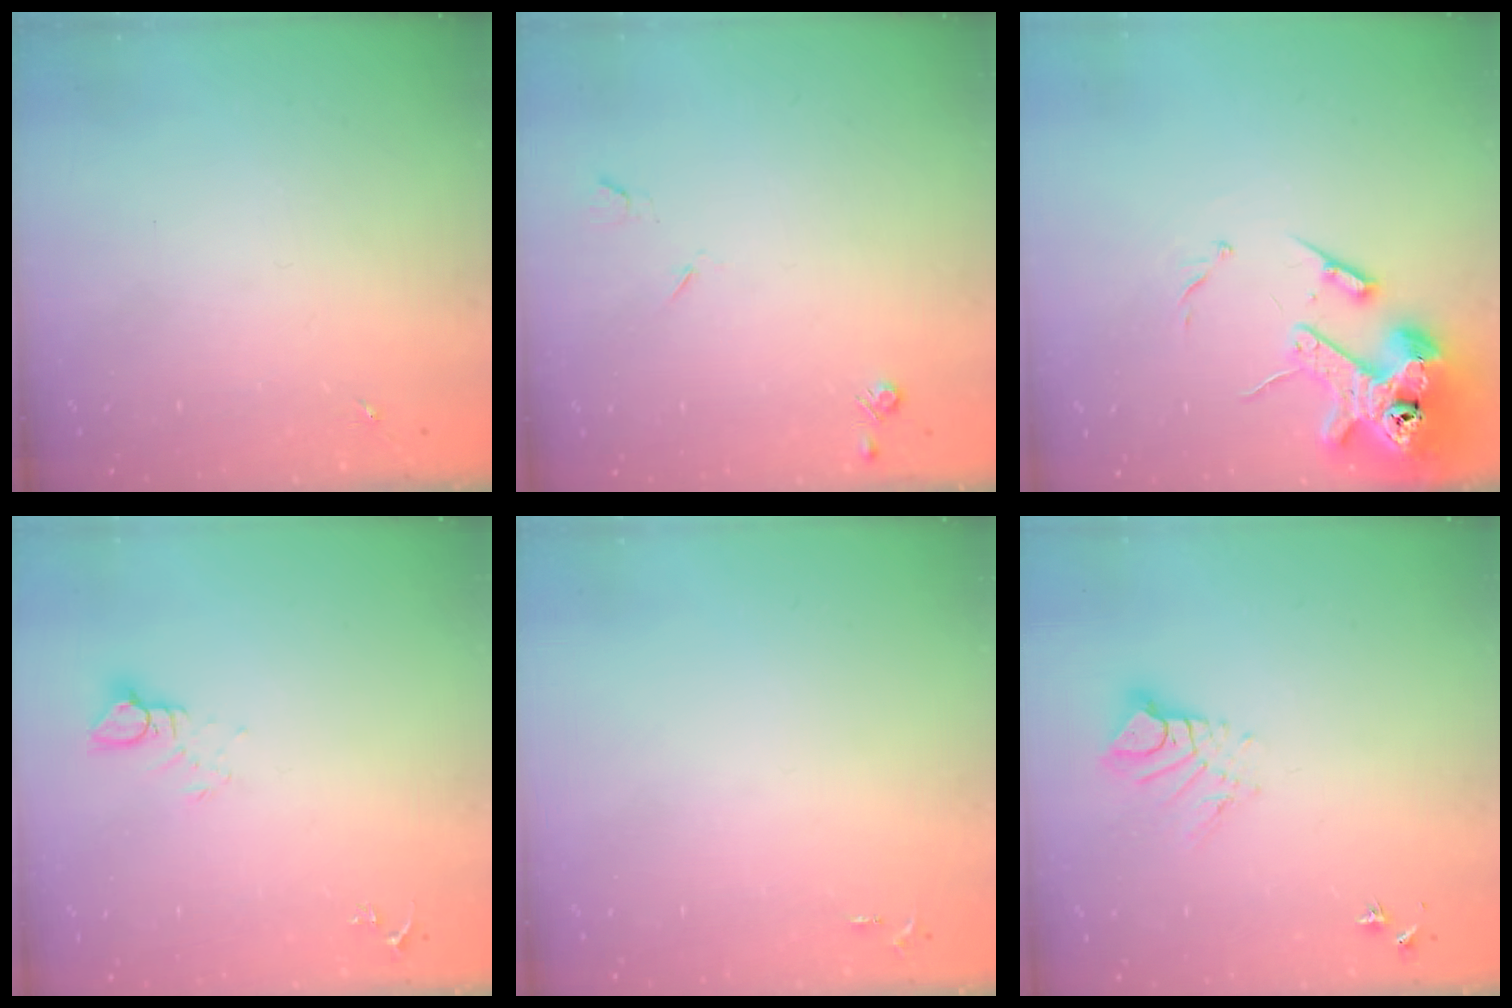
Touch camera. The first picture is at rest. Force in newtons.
{"total": 4.6, "press": 4.5, "slide": 0.7}
{"total": 14.4, "press": 14.2, "slide": 2.1}
{"total": 4.2, "press": 4.2, "slide": 0.4}
{"total": 2.6, "press": 2.6, "slide": 0.3}
{"total": 9.1, "press": 9.0, "slide": 1.0}